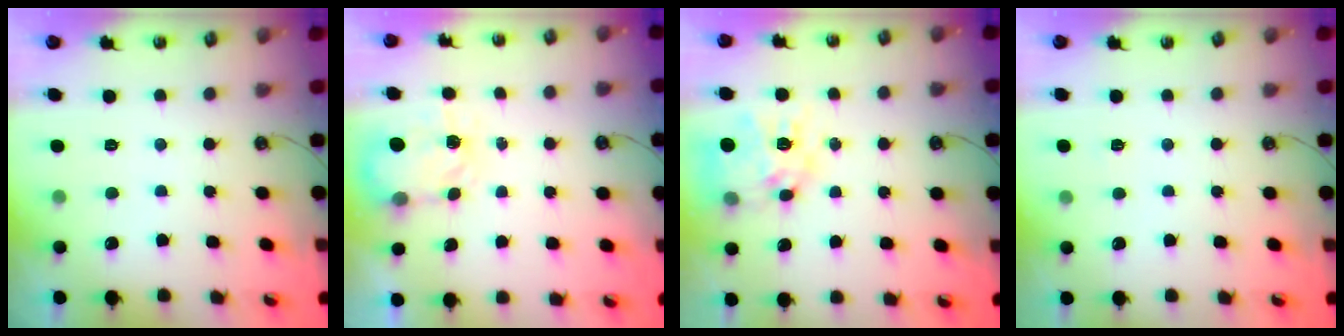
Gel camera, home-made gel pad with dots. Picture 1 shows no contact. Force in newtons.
{"total": 3.6, "press": 3.6, "slide": 0.4}
{"total": 14.2, "press": 14.2, "slide": 1.2}
{"total": 2.5, "press": 2.5, "slide": 0.4}